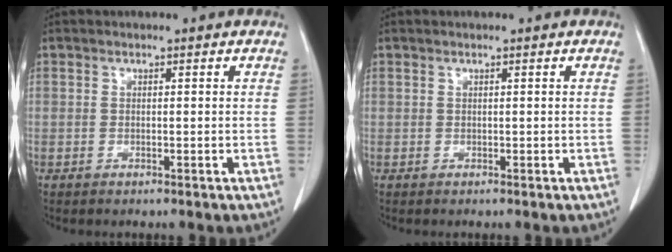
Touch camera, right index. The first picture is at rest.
{"total": 0.0}